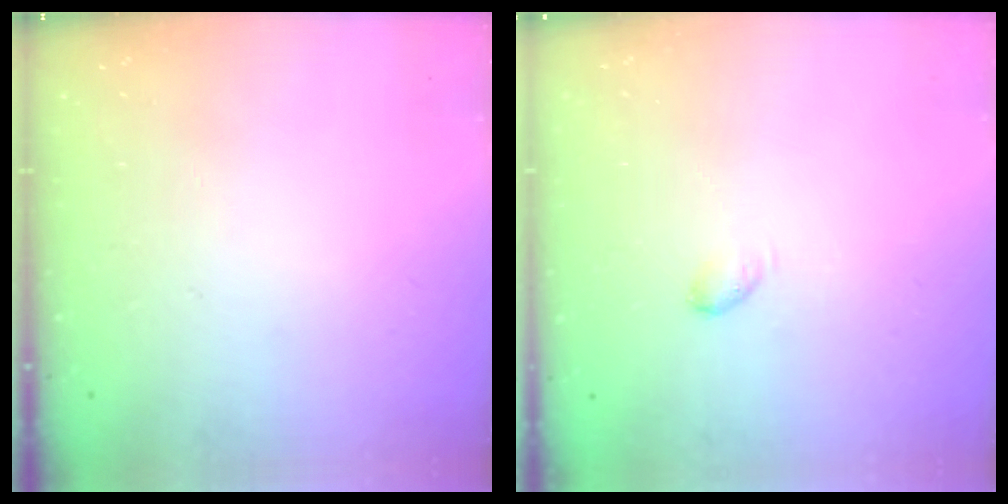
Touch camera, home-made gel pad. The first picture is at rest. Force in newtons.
{"total": 2.7, "press": 2.7, "slide": 0.5}